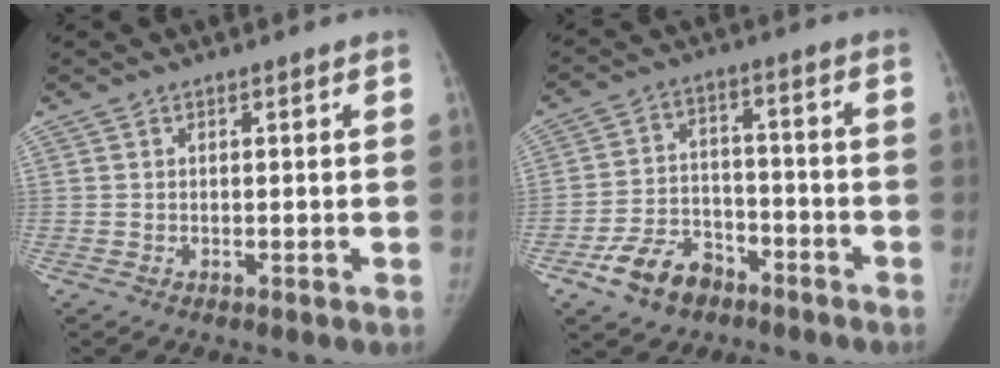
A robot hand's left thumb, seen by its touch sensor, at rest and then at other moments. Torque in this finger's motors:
{"motor_torque": [-0.87, 1.60, 0.22, -0.19, 0.23]}